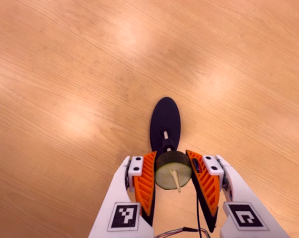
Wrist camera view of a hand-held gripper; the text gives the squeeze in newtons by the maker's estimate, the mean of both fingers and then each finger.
{"total": 11.7, "left": 12.2, "right": 11.2}